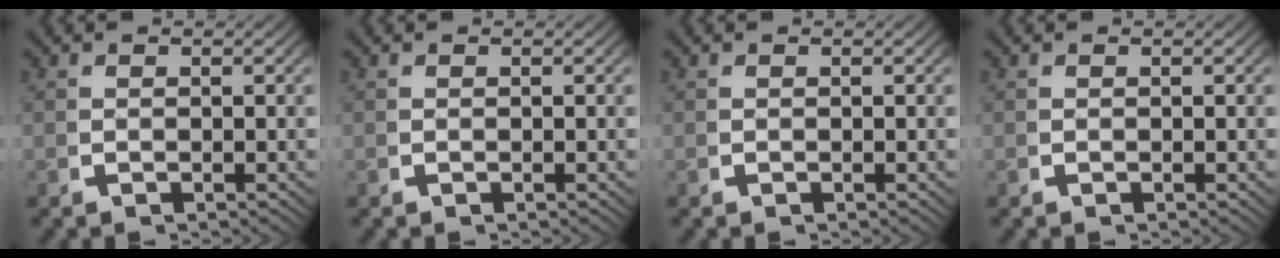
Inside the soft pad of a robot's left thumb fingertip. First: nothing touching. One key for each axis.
{"total": 0.0}
{"total": 0.0}
{"total": 0.0}